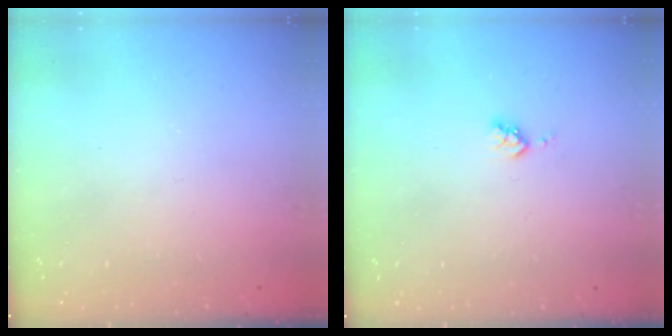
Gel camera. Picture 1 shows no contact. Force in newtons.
{"total": 3.2, "press": 3.2, "slide": 0.4}